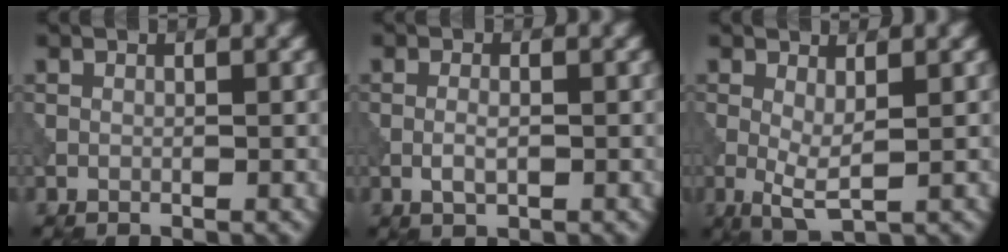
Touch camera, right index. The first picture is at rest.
{"total": 1.5, "force": [-0.4, 0.6, 1.3], "torque": [-0.029, -0.001, -0.011]}
{"total": 2.6, "force": [0.2, 0.6, 2.6], "torque": [-0.052, -0.007, 0.004]}